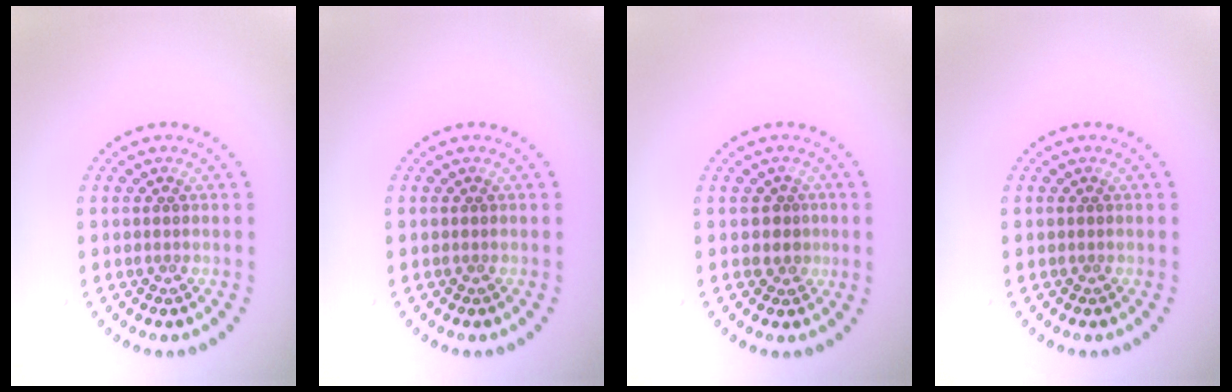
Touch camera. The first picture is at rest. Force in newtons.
{"total": 0.0}
{"total": 1.2, "press": 0.9, "slide": 0.8}
{"total": 0.0}